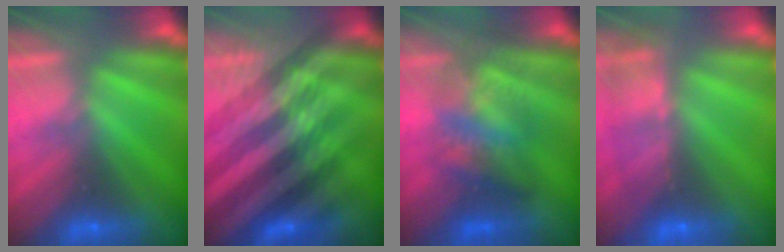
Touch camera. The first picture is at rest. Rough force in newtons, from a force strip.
{"total": 4.7}
{"total": 3.7}
{"total": 10.5}